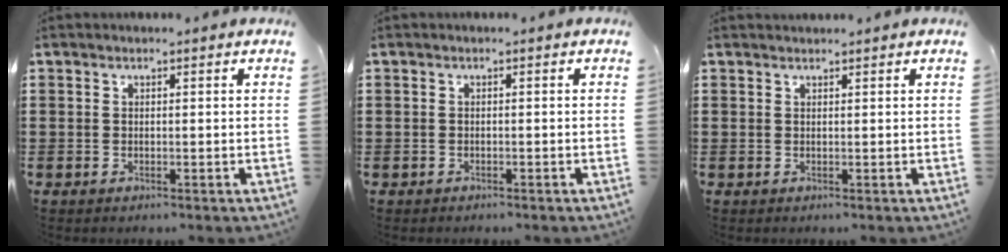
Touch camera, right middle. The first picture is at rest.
{"total": 0.7, "force": [-0.6, 0.3, 0.0], "torque": [0.000, 0.002, -0.015]}
{"total": 0.5, "force": [0.5, 0.2, -0.1], "torque": [0.009, -0.001, 0.008]}